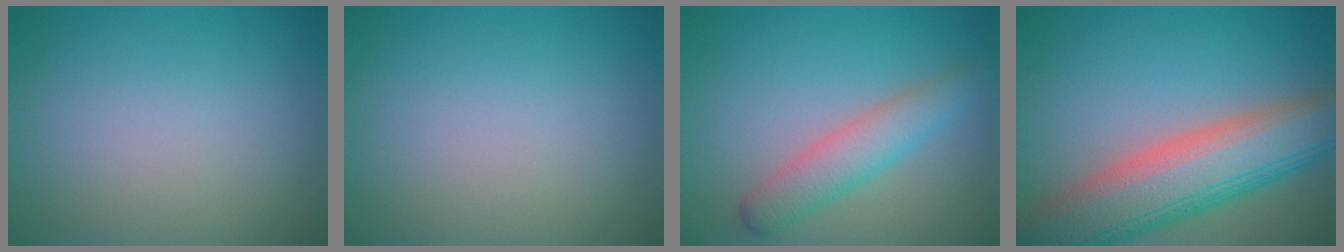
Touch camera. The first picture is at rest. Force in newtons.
{"total": 0.0}
{"total": 3.7, "press": 3.7, "slide": 0.1}
{"total": 10.2, "press": 10.2, "slide": 0.7}